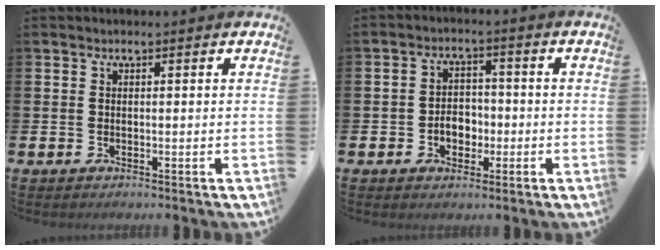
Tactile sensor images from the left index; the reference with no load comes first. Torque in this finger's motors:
{"motor_torque": [0.15, 0.11, 0.11, 0.05]}